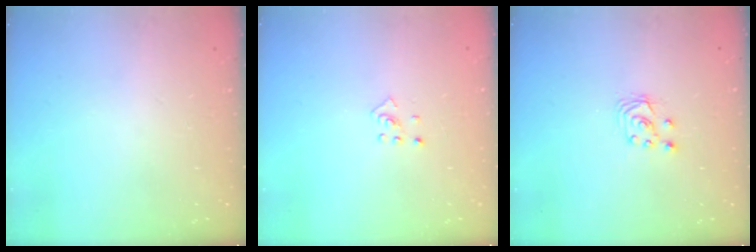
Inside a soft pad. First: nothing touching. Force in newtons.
{"total": 2.5, "press": 2.4, "slide": 0.8}
{"total": 3.9, "press": 3.9, "slide": 0.4}